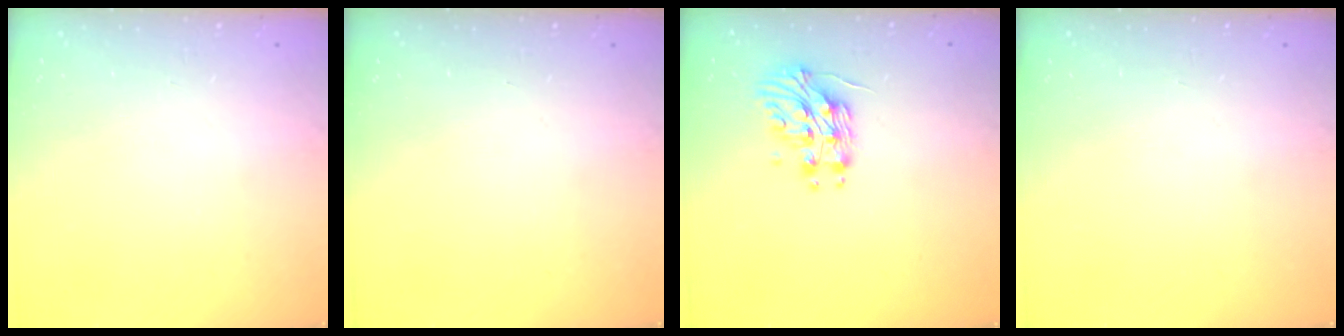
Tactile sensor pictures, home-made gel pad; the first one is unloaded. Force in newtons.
{"total": 0.0}
{"total": 11.8, "press": 11.8, "slide": 0.6}
{"total": 0.0}